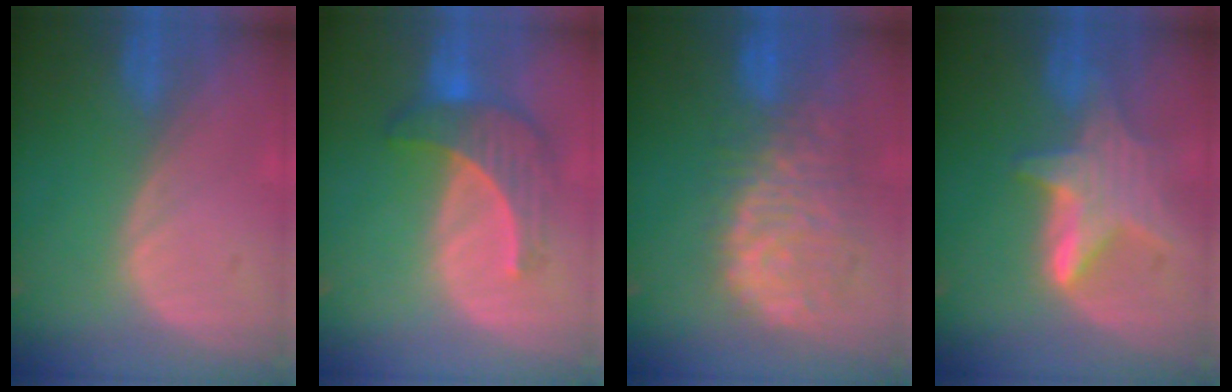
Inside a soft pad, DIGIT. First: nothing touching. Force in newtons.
{"total": 7.3, "press": 6.8, "slide": 2.7}
{"total": 11.5, "press": 9.7, "slide": 6.3}
{"total": 7.1, "press": 7.1, "slide": 0.3}